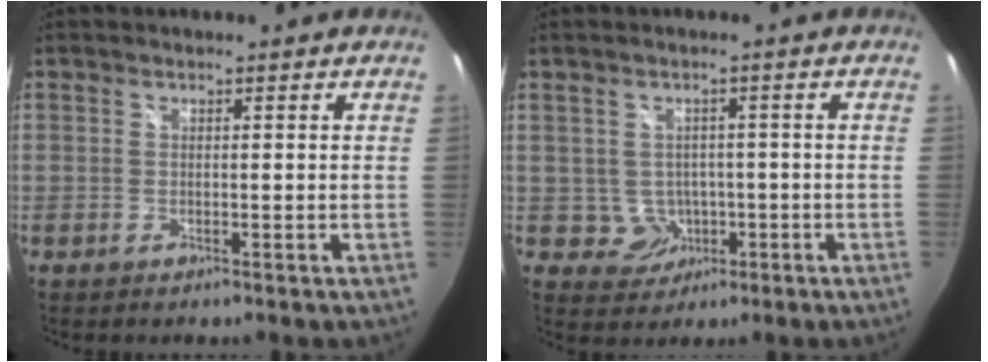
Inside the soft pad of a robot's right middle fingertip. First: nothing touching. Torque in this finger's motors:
{"motor_torque": [0.17, -0.18, 0.00, 0.00]}